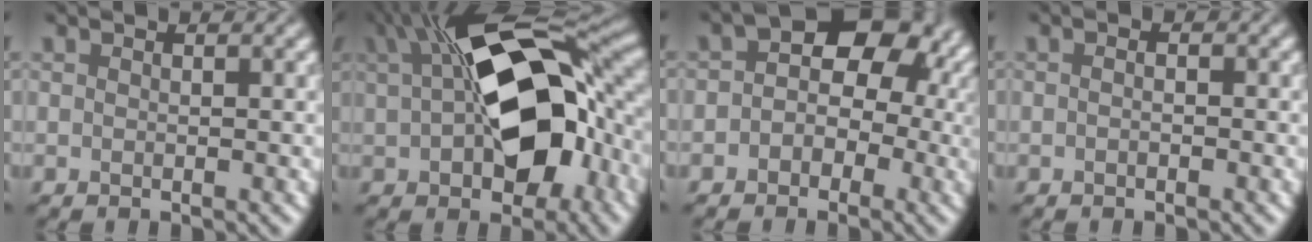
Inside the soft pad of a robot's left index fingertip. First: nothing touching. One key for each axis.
{"total": 14.5, "fx": 1.2, "fy": 7.8, "fz": 12.1, "tx": -0.187, "ty": 0.004, "tz": 0.023}
{"total": 7.9, "fx": 0.2, "fy": 5.8, "fz": 5.4, "tx": -0.026, "ty": 0.017, "tz": -0.019}
{"total": 0.8, "fx": -0.2, "fy": 0.6, "fz": 0.5, "tx": 0.001, "ty": -0.007, "tz": -0.019}